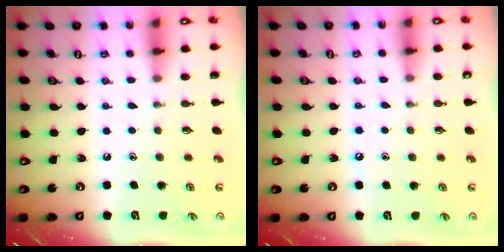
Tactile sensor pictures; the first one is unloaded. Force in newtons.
{"total": 3.6, "press": 3.6, "slide": 0.4}